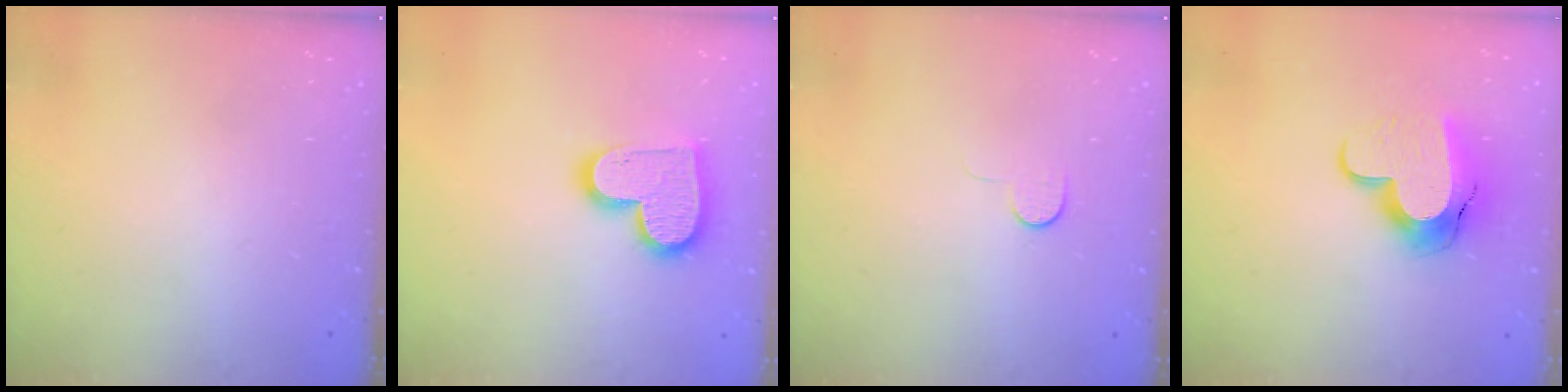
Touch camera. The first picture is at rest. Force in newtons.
{"total": 13.9, "press": 13.9, "slide": 1.2}
{"total": 5.0, "press": 5.0, "slide": 0.5}
{"total": 13.7, "press": 13.6, "slide": 1.0}